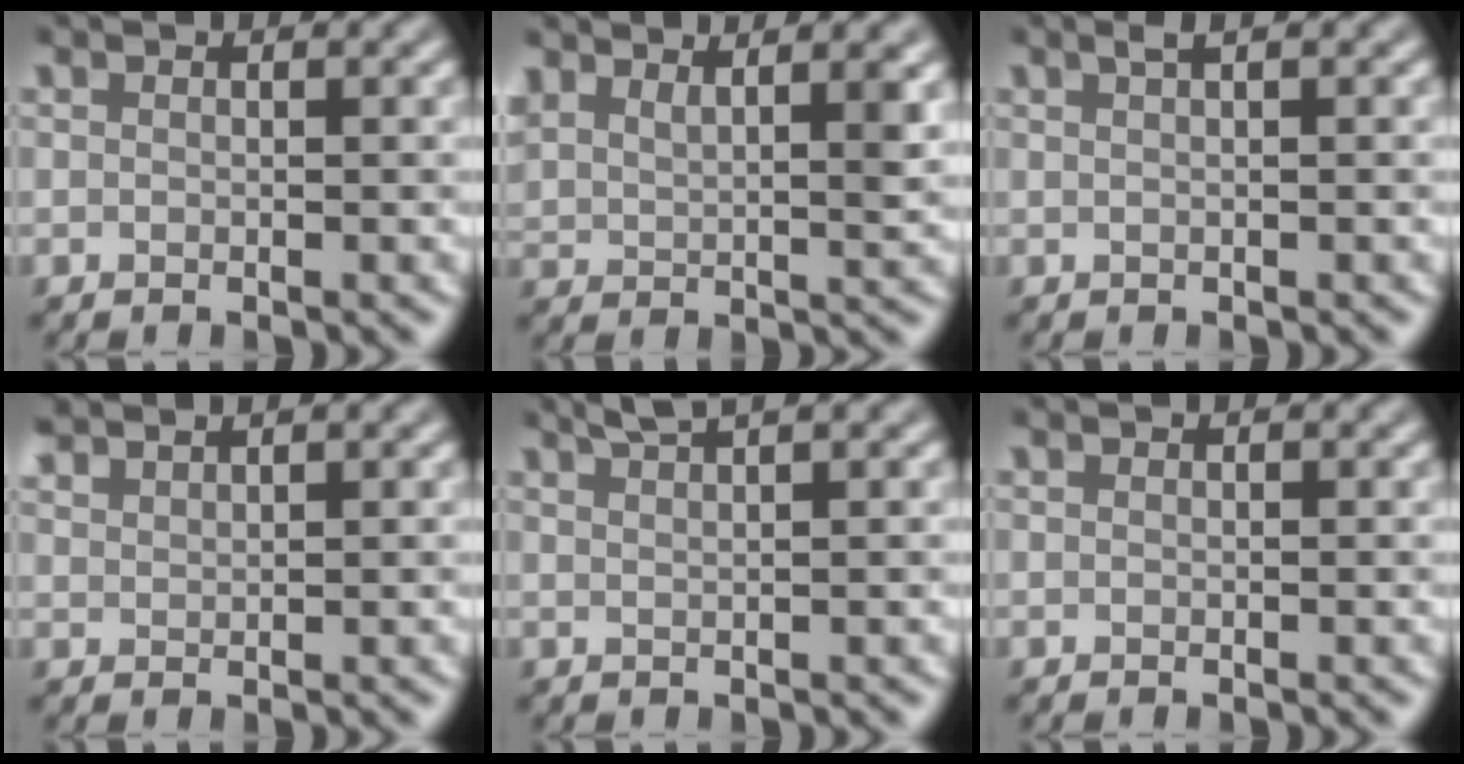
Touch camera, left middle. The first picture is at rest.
{"total": 4.9, "force": [3.6, 1.5, 2.9], "torque": [-0.038, 0.008, 0.063]}
{"total": 1.6, "force": [0.7, 0.5, 1.4], "torque": [-0.019, 0.002, 0.002]}
{"total": 1.6, "force": [1.5, 0.1, 0.2], "torque": [-0.003, 0.004, 0.032]}
{"total": 3.4, "force": [2.6, 0.8, 2.1], "torque": [-0.015, 0.012, 0.019]}
{"total": 0.0}